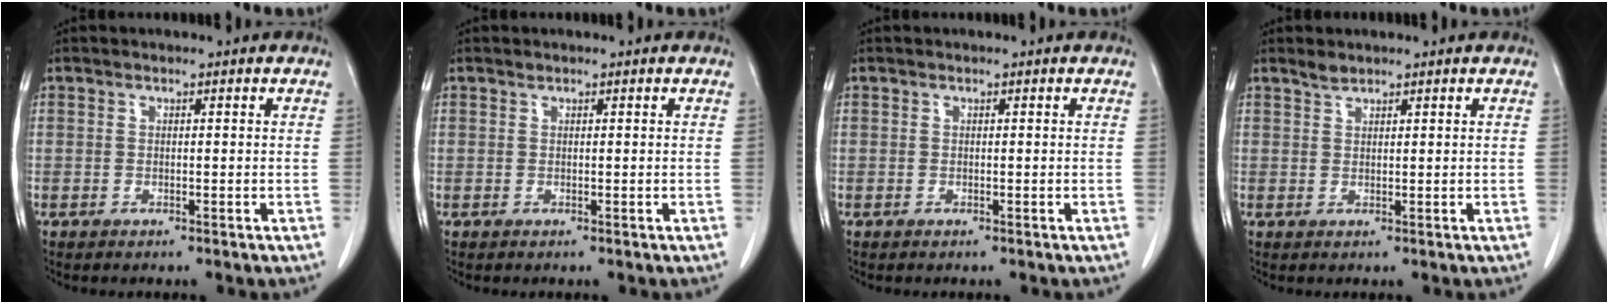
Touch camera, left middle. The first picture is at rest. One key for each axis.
{"total": 0.0}
{"total": 0.0}
{"total": 1.2, "fx": 1.2, "fy": 0.2, "fz": 0.2, "tx": -0.006, "ty": -0.001, "tz": 0.025}